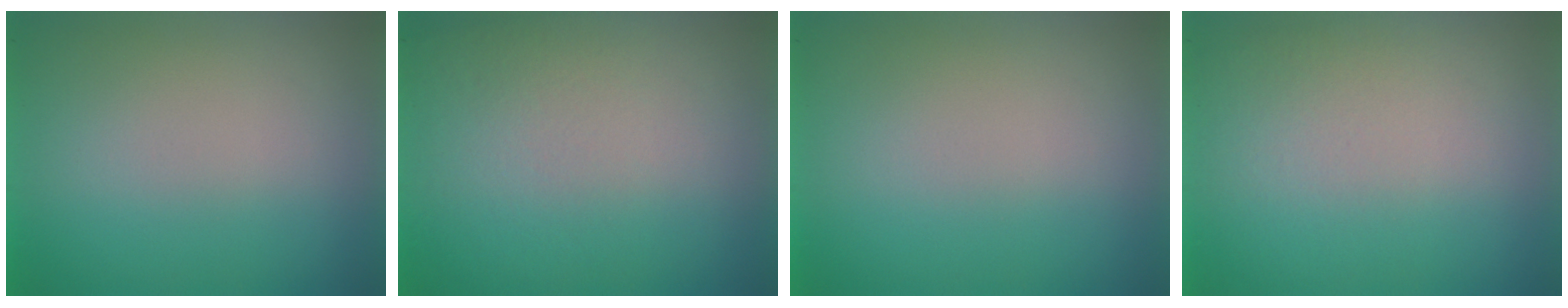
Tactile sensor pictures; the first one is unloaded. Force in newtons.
{"total": 3.1}
{"total": 0.0}
{"total": 1.4}